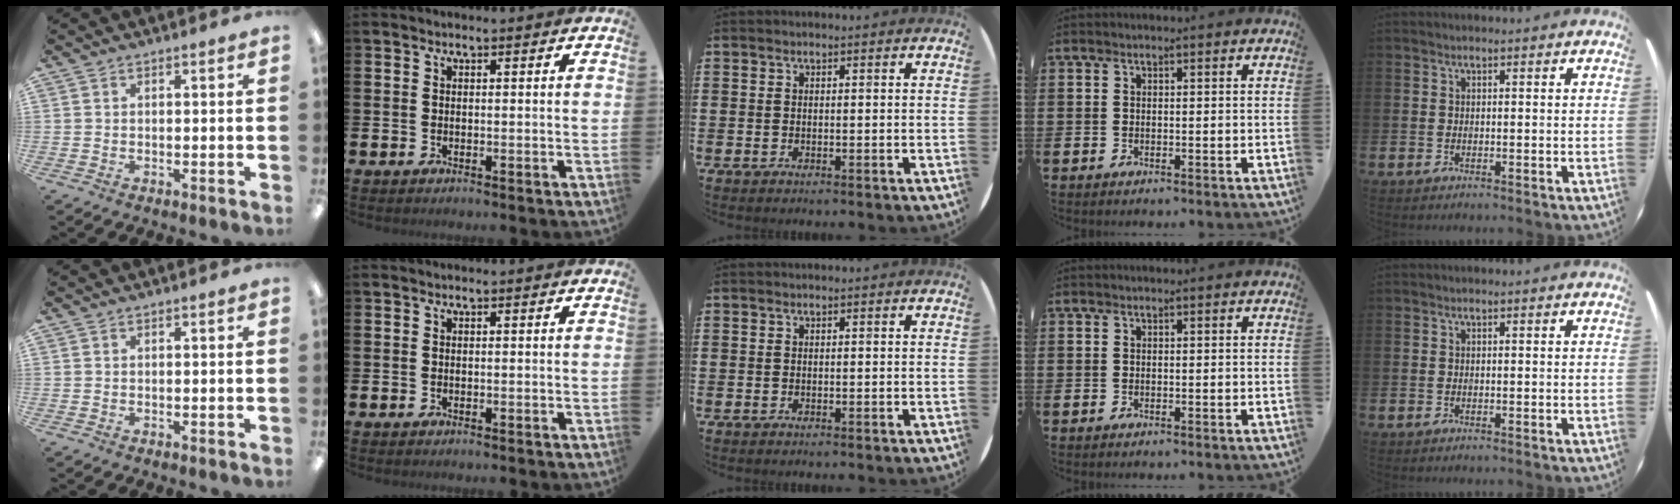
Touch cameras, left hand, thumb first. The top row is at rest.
{}